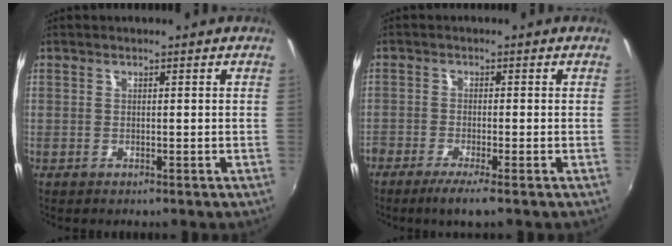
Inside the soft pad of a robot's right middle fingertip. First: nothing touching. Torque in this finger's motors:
{"motor_torque": [0.38, -0.37, 0.03, 0.02]}